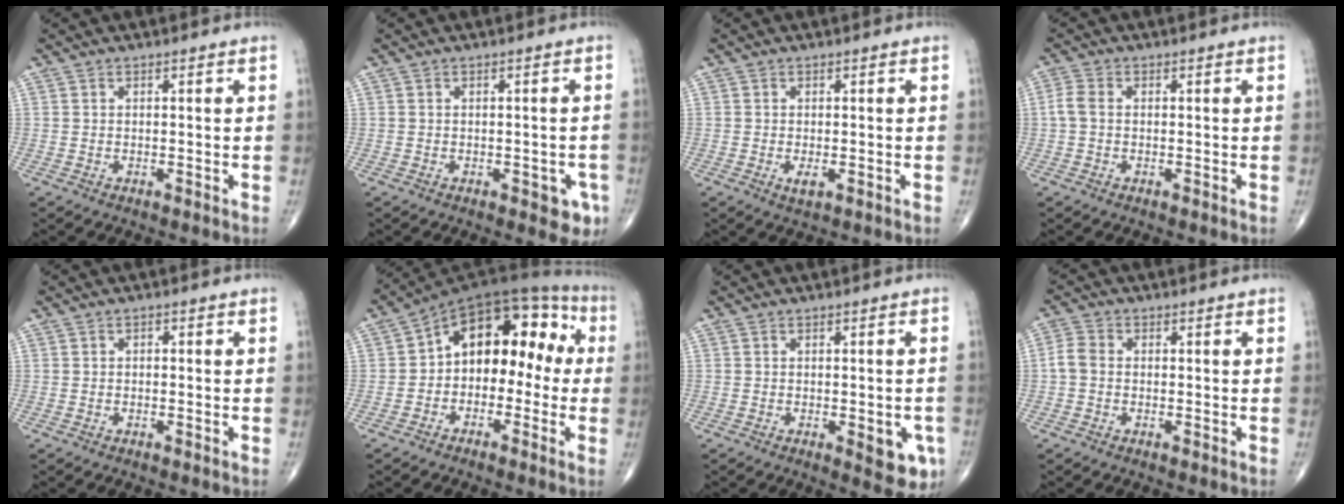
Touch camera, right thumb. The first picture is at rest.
{"total": 4.3, "force": [-1.8, 2.1, 3.3], "torque": [-0.013, 0.005, -0.018]}
{"total": 1.8, "force": [-0.5, 0.7, 1.6], "torque": [-0.028, -0.003, -0.007]}
{"total": 2.5, "force": [-0.2, 1.6, 1.9], "torque": [-0.044, 0.004, -0.009]}
{"total": 0.9, "force": [-0.1, 0.6, 0.7], "torque": [-0.005, 0.005, -0.004]}
{"total": 15.1, "force": [-0.1, 9.8, 11.5], "torque": [-0.118, 0.060, -0.019]}
{"total": 6.6, "force": [-2.1, 2.6, 5.7], "torque": [-0.049, -0.005, -0.019]}
{"total": 3.0, "force": [-0.4, 2.2, 2.0], "torque": [-0.040, 0.007, -0.017]}